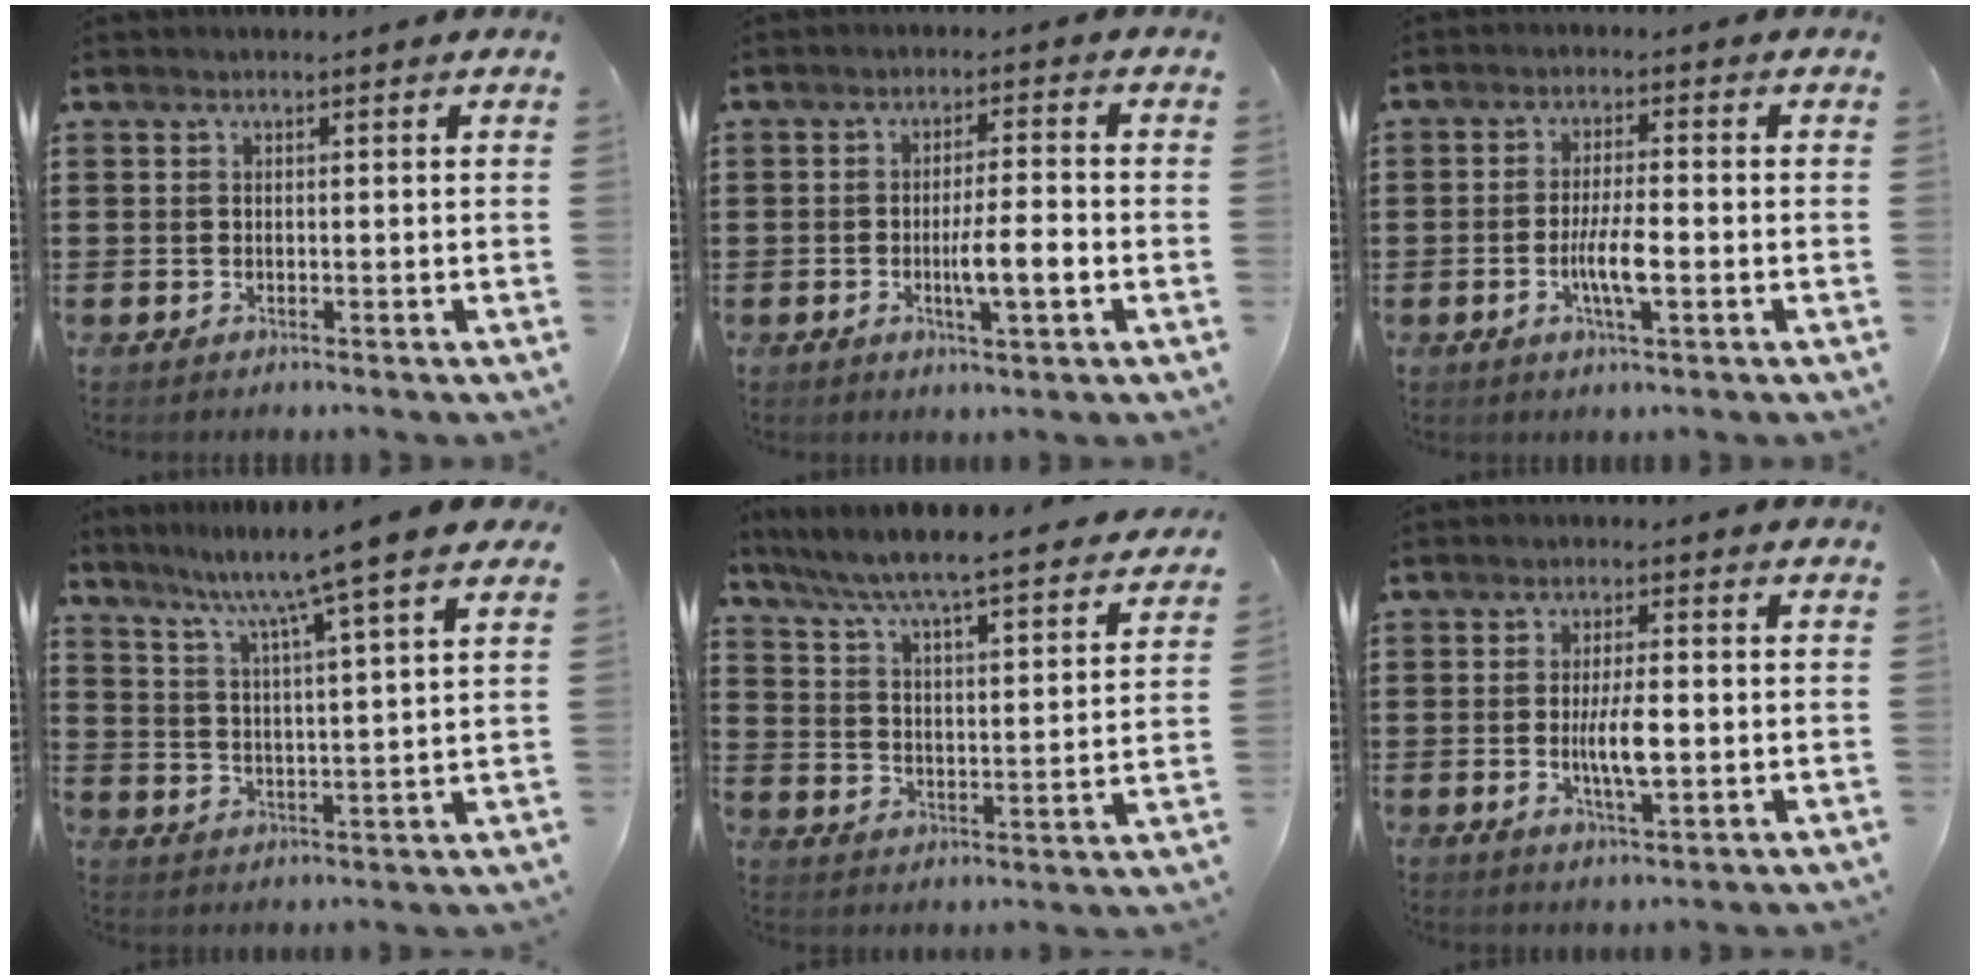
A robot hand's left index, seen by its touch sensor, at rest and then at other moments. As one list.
[{"total": 5.7, "force": [-1.4, 1.0, 5.4], "torque": [-0.092, 0.003, -0.026]}, {"total": 5.6, "force": [-1.5, 1.2, 5.3], "torque": [-0.101, 0.000, -0.031]}, {"total": 8.3, "force": [6.7, -1.4, 4.6], "torque": [-0.107, -0.044, 0.102]}, {"total": 5.4, "force": [5.0, -0.5, 1.9], "torque": [-0.064, -0.045, 0.076]}, {"total": 6.1, "force": [-0.6, 1.8, 5.8], "torque": [-0.107, -0.006, -0.018]}]